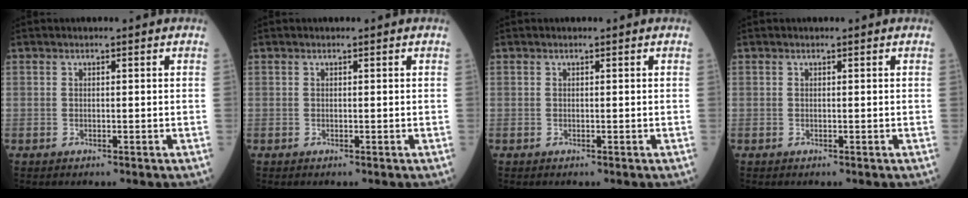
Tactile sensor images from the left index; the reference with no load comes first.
{"total": 0.0}
{"total": 0.0}
{"total": 0.0}